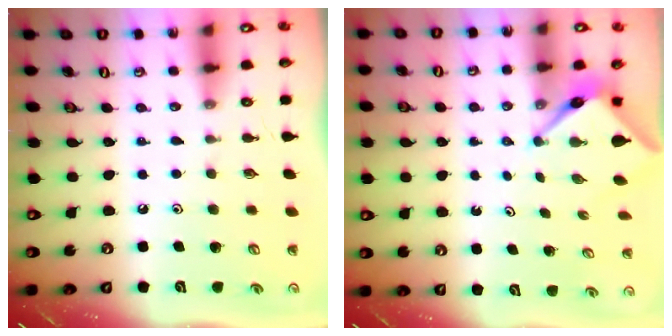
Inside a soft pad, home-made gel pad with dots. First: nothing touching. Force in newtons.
{"total": 3.9, "press": 3.9, "slide": 0.2}